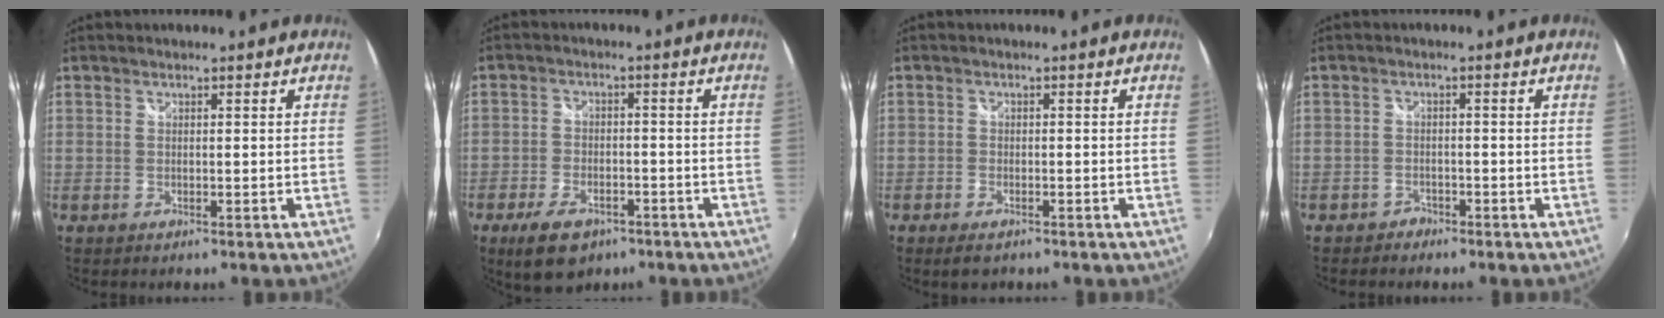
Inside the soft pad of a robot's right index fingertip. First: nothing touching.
{"total": 9.4, "force": [-6.0, 5.1, 5.1], "torque": [-0.124, -0.008, -0.098]}
{"total": 3.0, "force": [-2.1, 1.5, 1.5], "torque": [-0.037, -0.008, -0.038]}
{"total": 2.6, "force": [-2.0, 1.7, 0.0], "torque": [-0.009, 0.006, -0.037]}